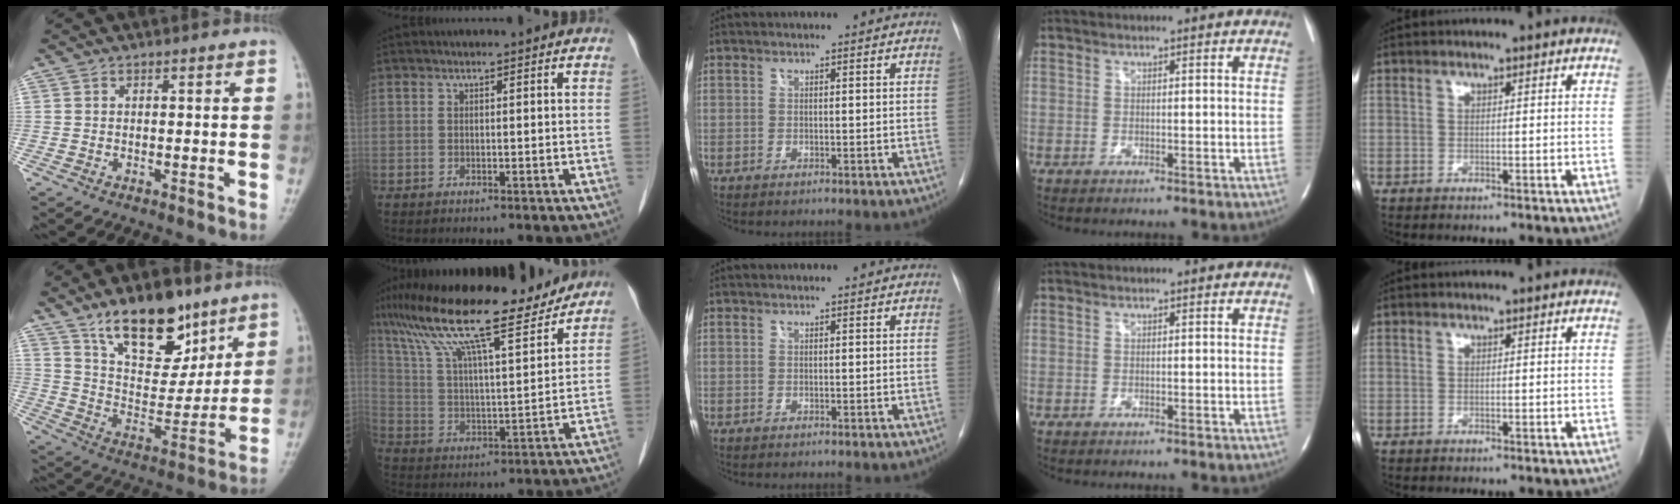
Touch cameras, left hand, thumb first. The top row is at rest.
{"thumb": {"total": 17.7, "force": [11.6, 8.6, 10.2], "torque": [-0.108, -0.072, 0.204]}, "index": {"total": 19.7, "force": [16.1, 2.2, 11.1], "torque": [-0.200, 0.015, 0.271]}}